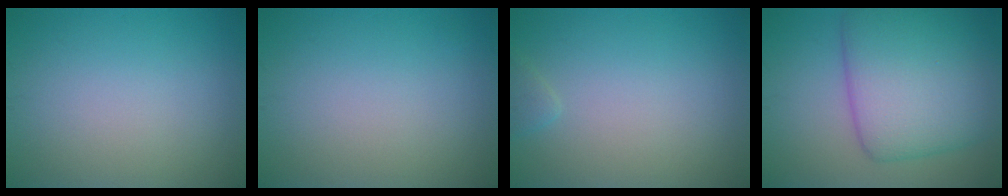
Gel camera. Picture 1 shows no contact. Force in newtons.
{"total": 0.0}
{"total": 0.8, "press": 0.8, "slide": 0.1}
{"total": 9.6, "press": 9.6, "slide": 0.3}